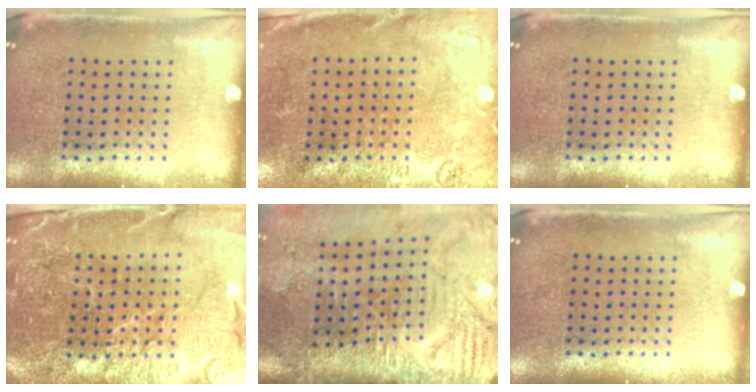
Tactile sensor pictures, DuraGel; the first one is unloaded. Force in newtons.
{"total": 2.7, "press": 2.3, "slide": 1.5}
{"total": 0.0}
{"total": 5.1, "press": 4.8, "slide": 1.9}
{"total": 4.9, "press": 4.0, "slide": 2.8}
{"total": 0.0}